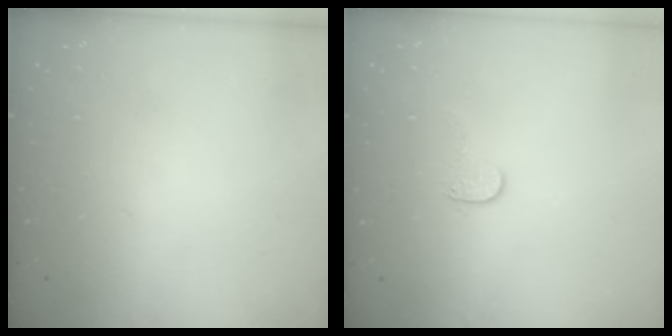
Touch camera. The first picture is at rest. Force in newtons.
{"total": 3.9, "press": 3.9, "slide": 0.4}